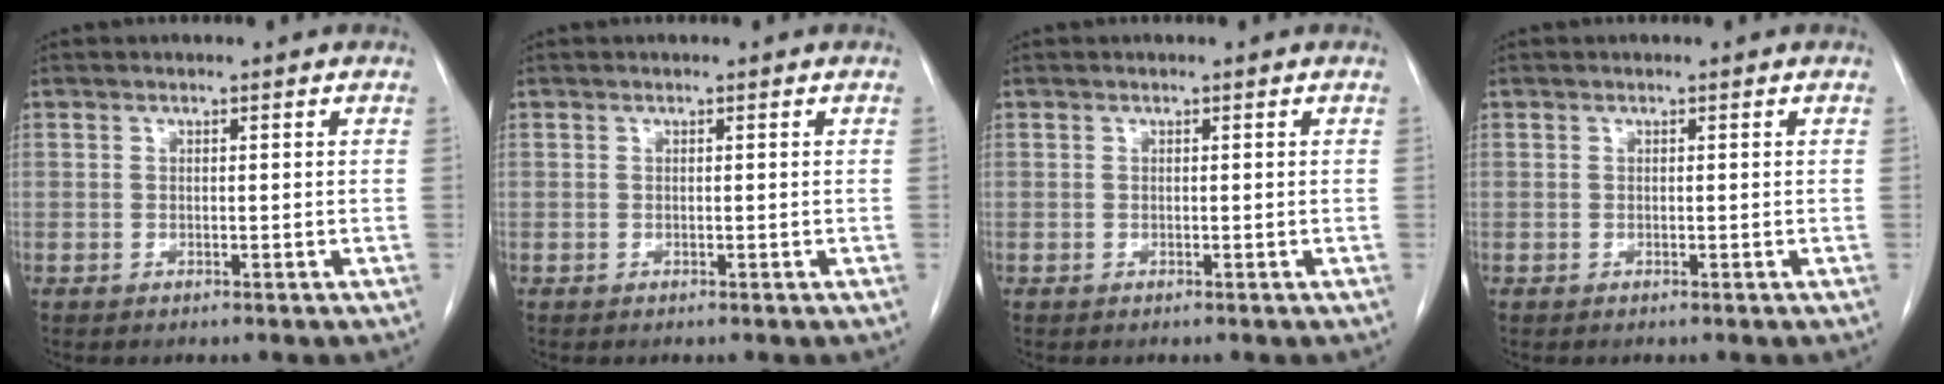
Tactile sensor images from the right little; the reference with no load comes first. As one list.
[{"total": 0.0}, {"total": 0.0}, {"total": 0.0}]